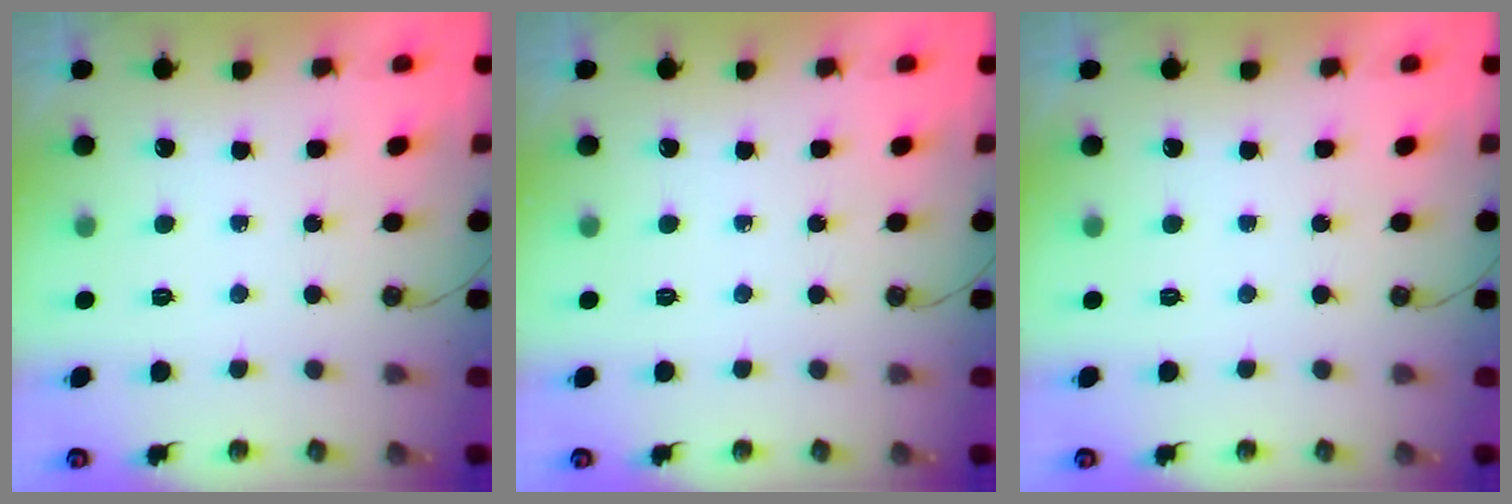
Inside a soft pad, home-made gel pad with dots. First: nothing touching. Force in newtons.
{"total": 0.0}
{"total": 0.0}